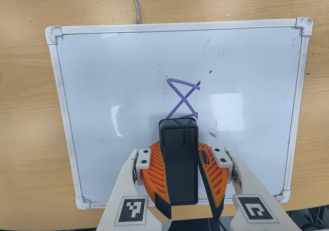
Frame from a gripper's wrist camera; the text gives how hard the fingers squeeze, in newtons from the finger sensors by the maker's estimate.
{"total": 11.6, "left": 11.1, "right": 12.1}